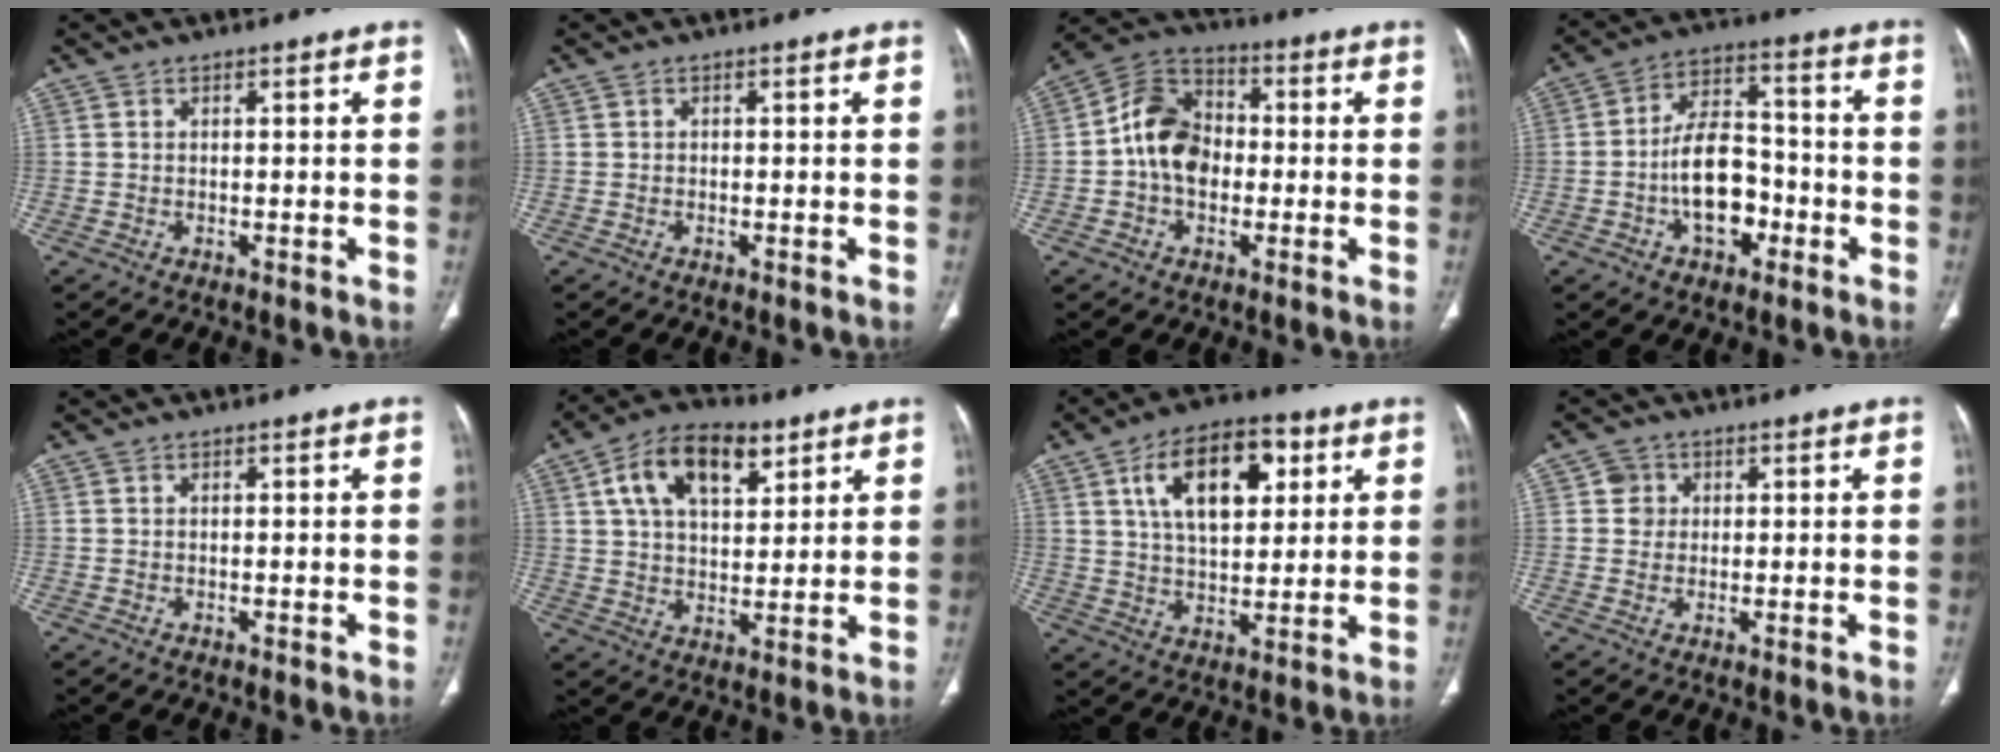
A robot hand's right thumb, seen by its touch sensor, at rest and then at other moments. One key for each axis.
{"total": 0.0}
{"total": 11.6, "fx": -0.7, "fy": 8.7, "fz": 7.6, "tx": -0.117, "ty": 0.034, "tz": -0.026}
{"total": 12.2, "fx": -3.7, "fy": 7.5, "fz": 8.9, "tx": -0.124, "ty": 0.042, "tz": -0.065}
{"total": 0.0}
{"total": 14.3, "fx": 6.6, "fy": 8.0, "fz": 9.9, "tx": -0.144, "ty": -0.006, "tz": 0.112}
{"total": 15.8, "fx": 5.8, "fy": 8.6, "fz": 12.0, "tx": -0.167, "ty": -0.006, "tz": 0.096}
{"total": 2.9, "fx": 0.7, "fy": 2.8, "fz": 0.4, "tx": 0.012, "ty": 0.002, "tz": 0.008}